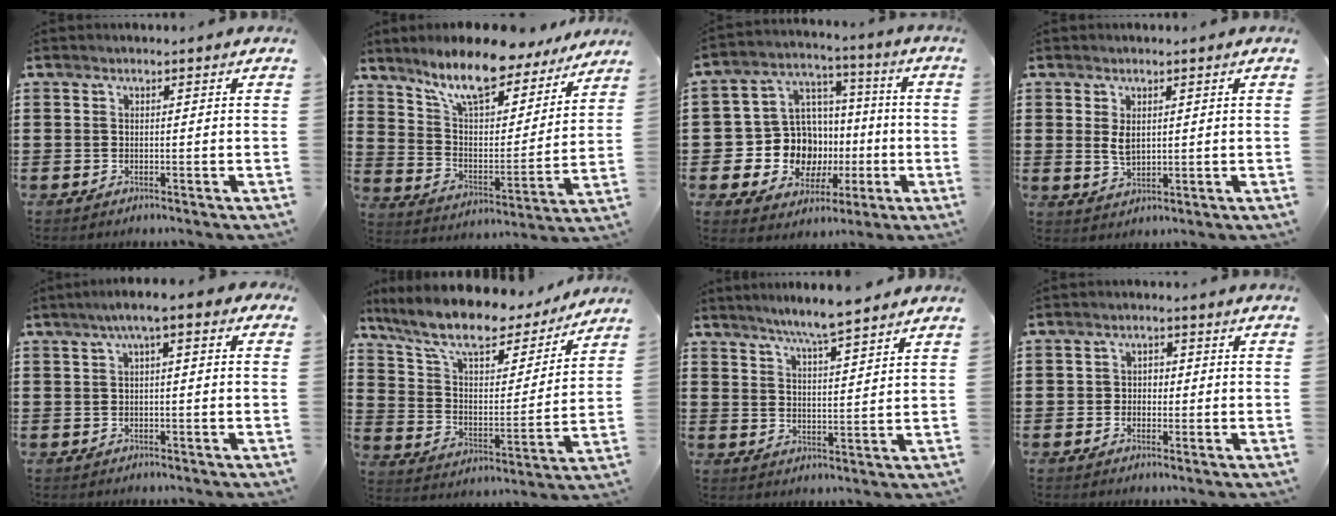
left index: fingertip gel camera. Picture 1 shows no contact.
{"total": 10.7, "force": [9.2, 2.1, 5.1], "torque": [-0.121, -0.059, 0.157]}
{"total": 11.3, "force": [-2.4, 10.3, 3.8], "torque": [-0.114, 0.008, -0.034]}
{"total": 3.2, "force": [0.8, 1.9, 2.4], "torque": [-0.051, 0.006, 0.014]}
{"total": 2.9, "force": [-0.1, 0.5, 2.9], "torque": [-0.053, 0.007, -0.007]}
{"total": 10.5, "force": [9.0, 2.4, 4.8], "torque": [-0.132, -0.051, 0.156]}
{"total": 5.5, "force": [5.0, -0.4, 2.3], "torque": [-0.059, -0.019, 0.087]}
{"total": 2.1, "force": [-0.6, 1.9, 0.7], "torque": [-0.020, 0.008, -0.016]}